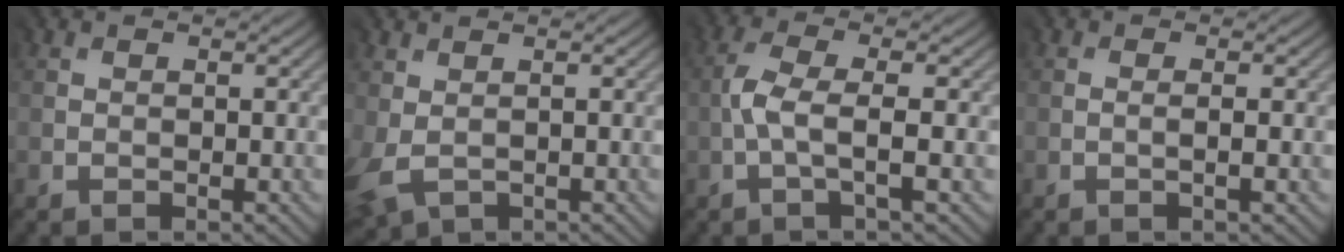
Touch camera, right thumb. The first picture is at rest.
{"total": 3.4, "force": [0.2, 2.4, 2.4], "torque": [-0.083, -0.004, 0.007]}
{"total": 3.2, "force": [-1.1, 0.3, 3.0], "torque": [-0.074, 0.009, -0.026]}
{"total": 0.9, "force": [-0.5, -0.7, 0.2], "torque": [-0.006, 0.001, -0.010]}